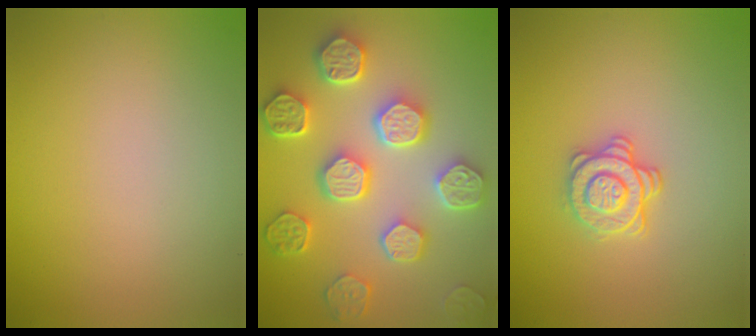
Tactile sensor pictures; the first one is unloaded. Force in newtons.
{"total": 8.1, "press": 6.5, "slide": 4.8}
{"total": 2.9, "press": 2.5, "slide": 1.3}